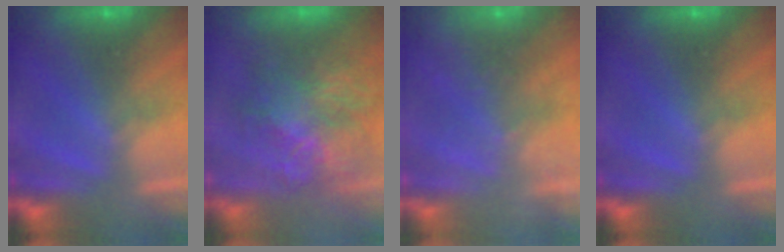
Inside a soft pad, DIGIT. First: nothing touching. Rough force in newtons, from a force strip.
{"total": 7.6}
{"total": 7.0}
{"total": 0.0}